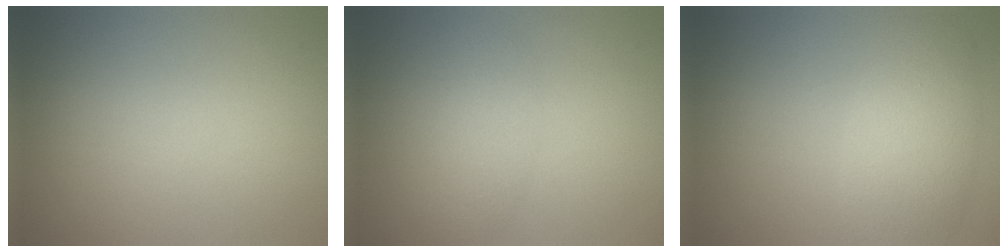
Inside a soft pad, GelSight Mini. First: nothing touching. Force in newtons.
{"total": 2.2, "press": 2.2, "slide": 0.1}
{"total": 4.6, "press": 4.6, "slide": 0.2}